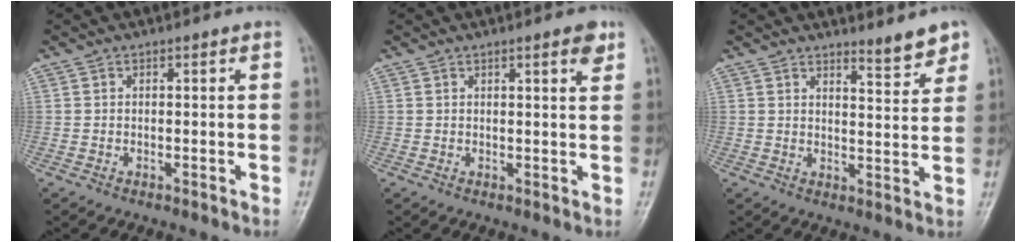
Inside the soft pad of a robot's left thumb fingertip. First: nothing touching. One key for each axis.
{"total": 2.9, "fx": 1.8, "fy": 0.5, "fz": 2.3, "tx": -0.025, "ty": -0.009, "tz": 0.022}
{"total": 5.0, "fx": 4.1, "fy": 1.0, "fz": 2.5, "tx": -0.021, "ty": -0.037, "tz": 0.060}